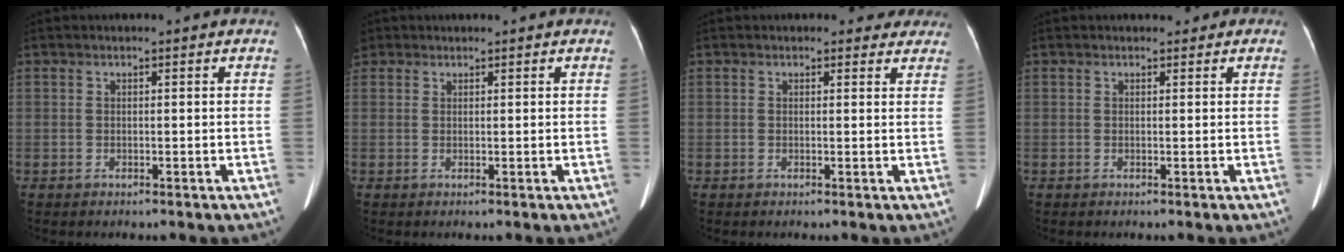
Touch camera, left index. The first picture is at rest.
{"total": 1.2, "force": [0.9, 0.9, 0.1], "torque": [-0.001, 0.006, 0.016]}
{"total": 3.2, "force": [2.8, 1.4, 0.3], "torque": [0.013, 0.000, 0.016]}
{"total": 1.6, "force": [1.3, 0.8, 0.6], "torque": [0.000, 0.009, 0.012]}